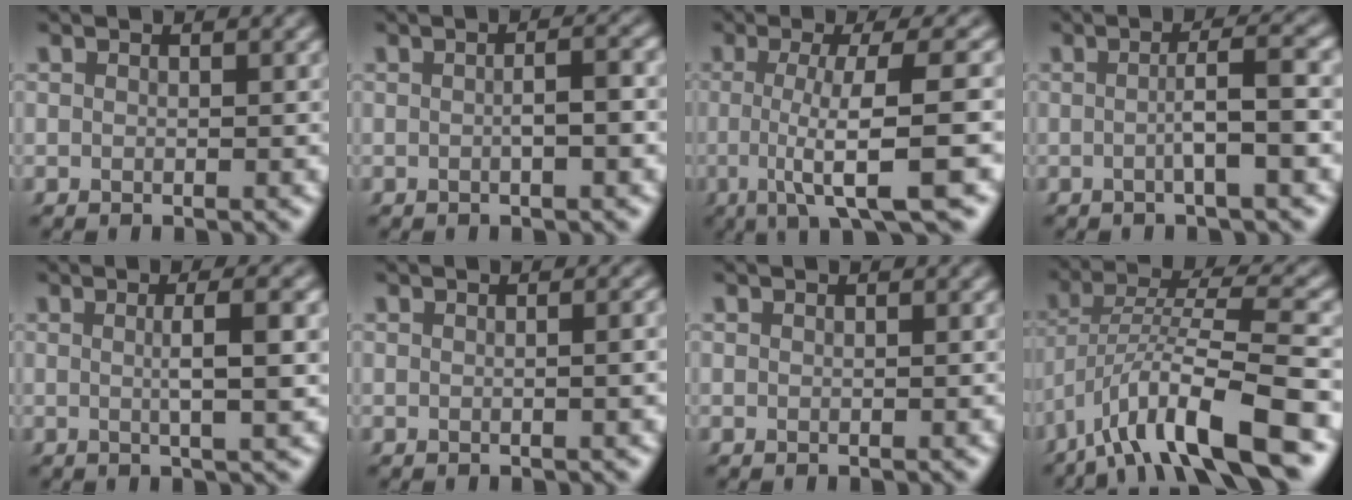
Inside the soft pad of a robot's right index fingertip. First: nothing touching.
{"total": 1.9, "force": [-0.2, 0.4, 1.9], "torque": [-0.022, 0.003, -0.005]}
{"total": 7.3, "force": [-2.1, 0.9, 7.0], "torque": [-0.118, -0.019, -0.023]}
{"total": 2.8, "force": [-0.7, -0.3, 2.7], "torque": [-0.041, 0.004, -0.015]}
{"total": 2.6, "force": [0.5, -0.4, 2.5], "torque": [-0.038, 0.001, 0.007]}
{"total": 1.0, "force": [0.0, 0.1, 1.0], "torque": [-0.010, 0.007, -0.003]}
{"total": 0.0}
{"total": 9.3, "force": [-3.7, 4.0, 7.5], "torque": [-0.147, -0.015, -0.051]}